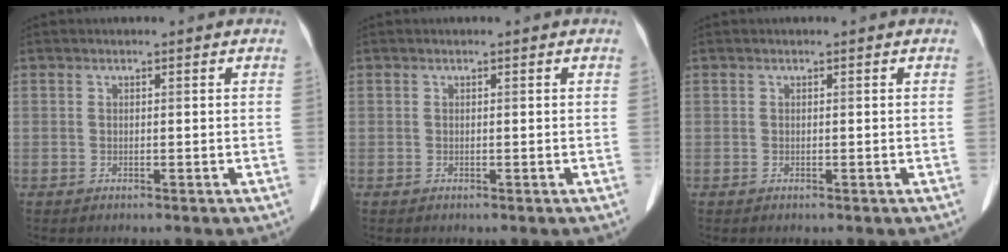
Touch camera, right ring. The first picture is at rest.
{"total": 0.0}
{"total": 0.0}